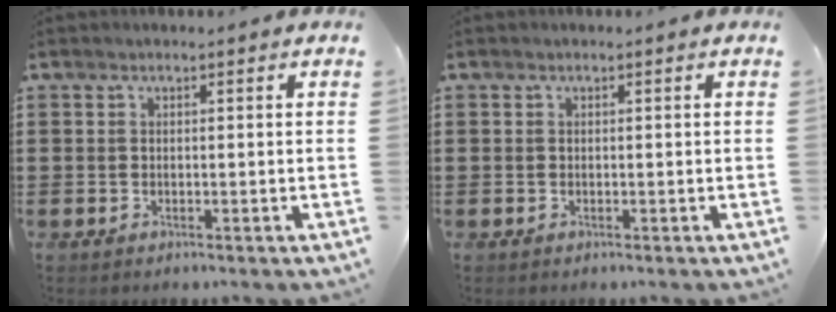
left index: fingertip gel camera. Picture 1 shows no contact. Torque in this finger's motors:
{"motor_torque": [0.00, 0.00, 0.00, 0.00]}